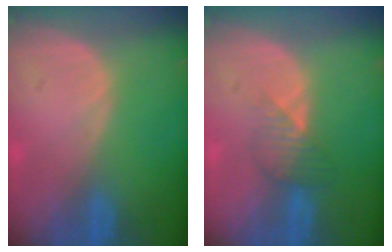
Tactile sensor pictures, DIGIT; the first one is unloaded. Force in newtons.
{"total": 3.5, "press": 3.1, "slide": 1.6}